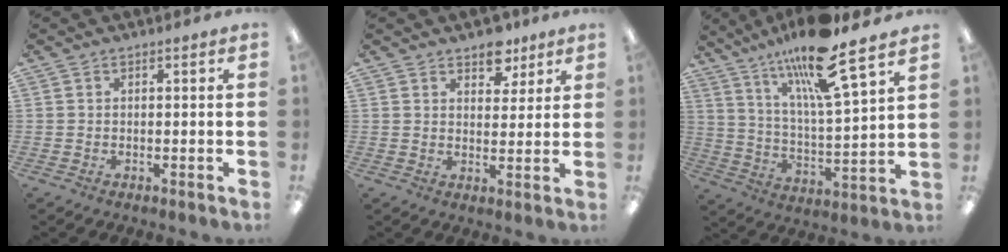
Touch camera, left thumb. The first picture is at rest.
{"total": 6.7, "force": [5.1, 3.6, 2.3], "torque": [-0.013, -0.028, 0.087]}
{"total": 18.0, "force": [13.9, 2.2, 11.2], "torque": [-0.206, -0.086, 0.226]}